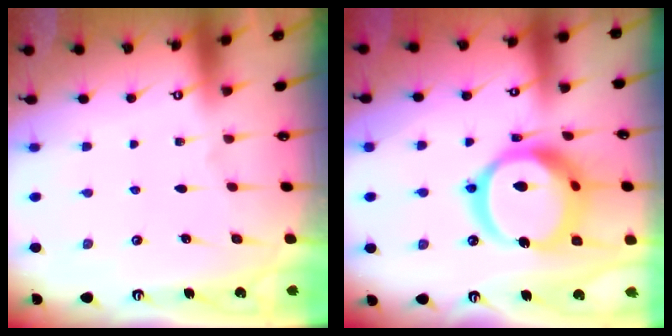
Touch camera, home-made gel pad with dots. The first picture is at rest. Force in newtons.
{"total": 23.1, "press": 23.0, "slide": 2.4}